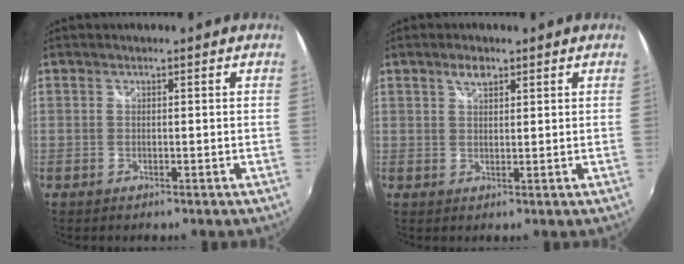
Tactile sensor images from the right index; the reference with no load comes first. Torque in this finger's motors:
{"motor_torque": [0.16, 0.09, 0.03, 0.04]}